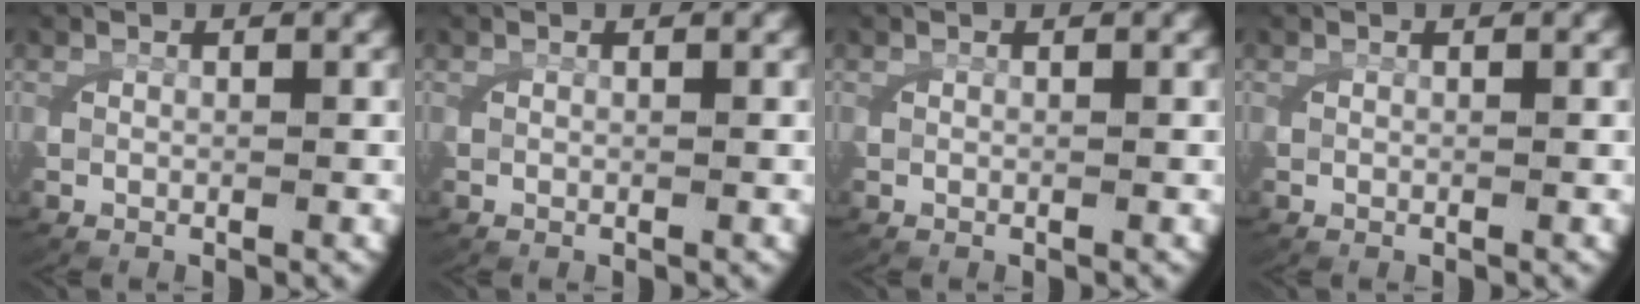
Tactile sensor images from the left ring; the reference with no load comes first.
{"total": 0.0}
{"total": 0.0}
{"total": 0.0}